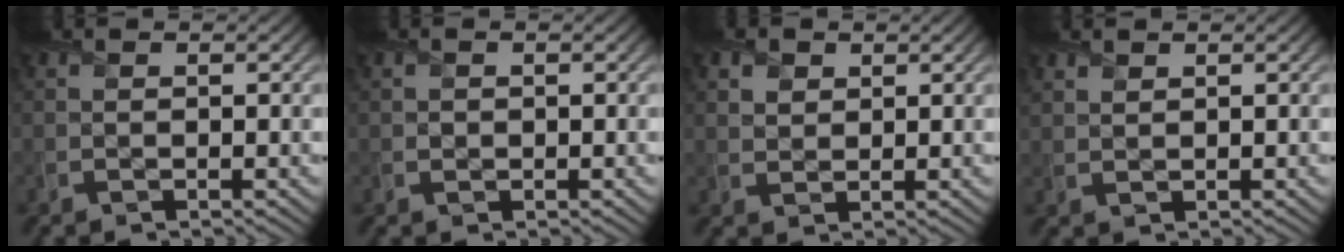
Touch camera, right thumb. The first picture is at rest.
{"total": 0.6, "force": [0.0, 0.6, 0.2], "torque": [-0.004, -0.003, -0.003]}
{"total": 2.5, "force": [1.5, 1.7, 1.0], "torque": [-0.029, -0.006, 0.032]}
{"total": 1.4, "force": [1.2, 0.6, 0.5], "torque": [-0.017, 0.001, 0.031]}